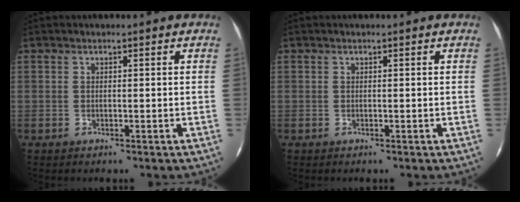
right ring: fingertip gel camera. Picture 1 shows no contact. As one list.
[{"total": 0.0}]